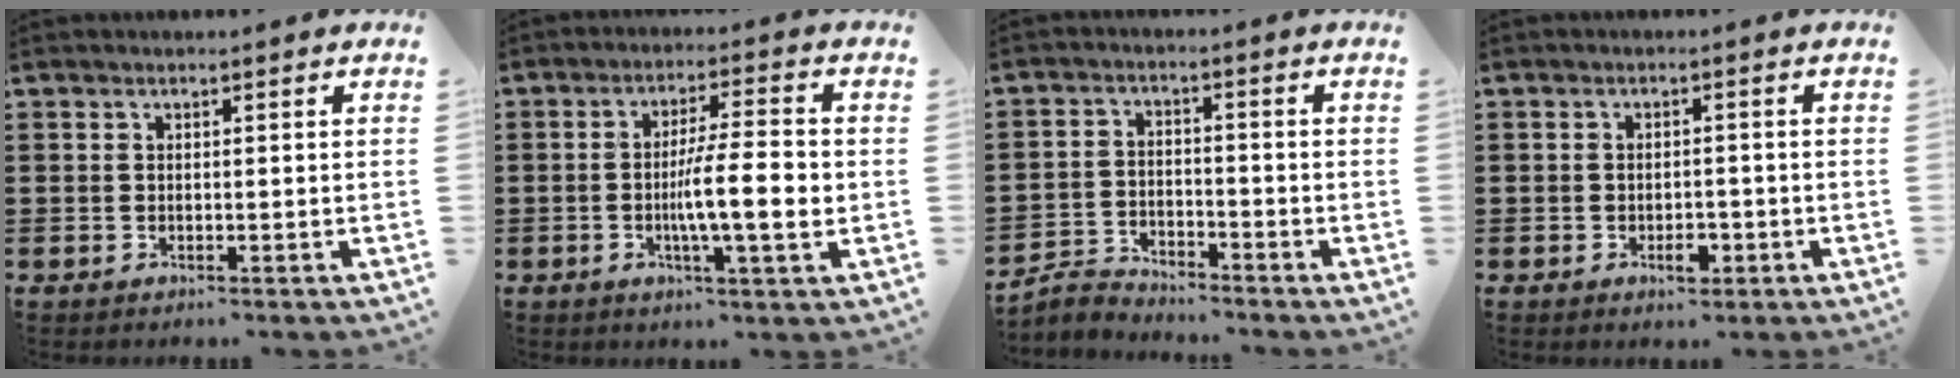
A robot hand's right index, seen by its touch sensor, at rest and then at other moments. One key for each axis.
{"total": 9.0, "fx": -1.2, "fy": 1.3, "fz": 8.9, "tx": -0.141, "ty": -0.002, "tz": -0.022}
{"total": 3.1, "fx": -3.0, "fy": 0.8, "fz": 0.2, "tx": -0.019, "ty": 0.003, "tz": -0.068}
{"total": 2.8, "fx": -1.2, "fy": 1.3, "fz": 2.1, "tx": -0.039, "ty": 0.002, "tz": -0.022}